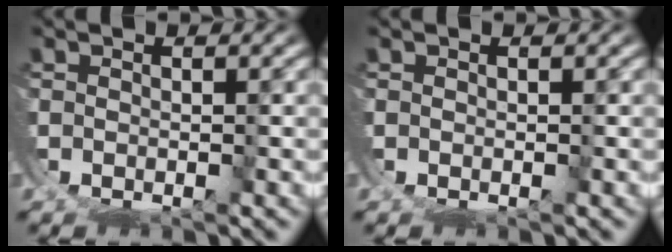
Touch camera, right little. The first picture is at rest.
{"total": 0.0}